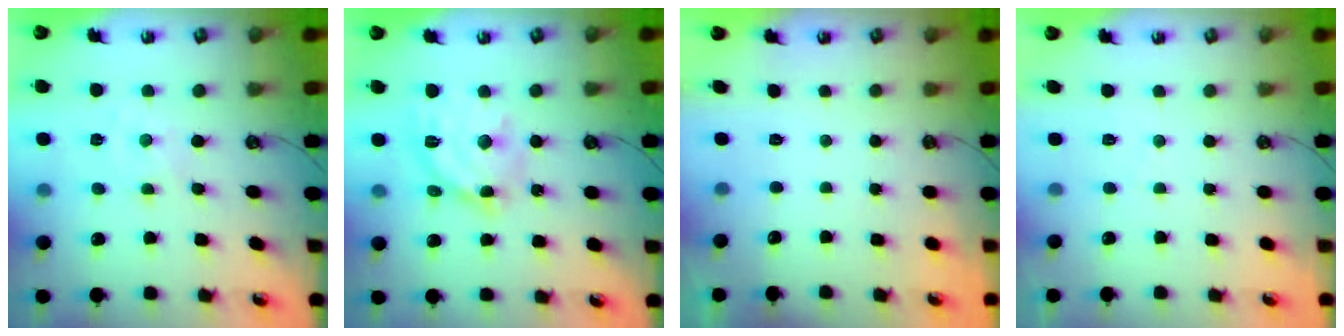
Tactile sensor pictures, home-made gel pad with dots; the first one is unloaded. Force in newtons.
{"total": 14.2, "press": 14.1, "slide": 1.2}
{"total": 0.0}
{"total": 3.2, "press": 3.1, "slide": 0.4}